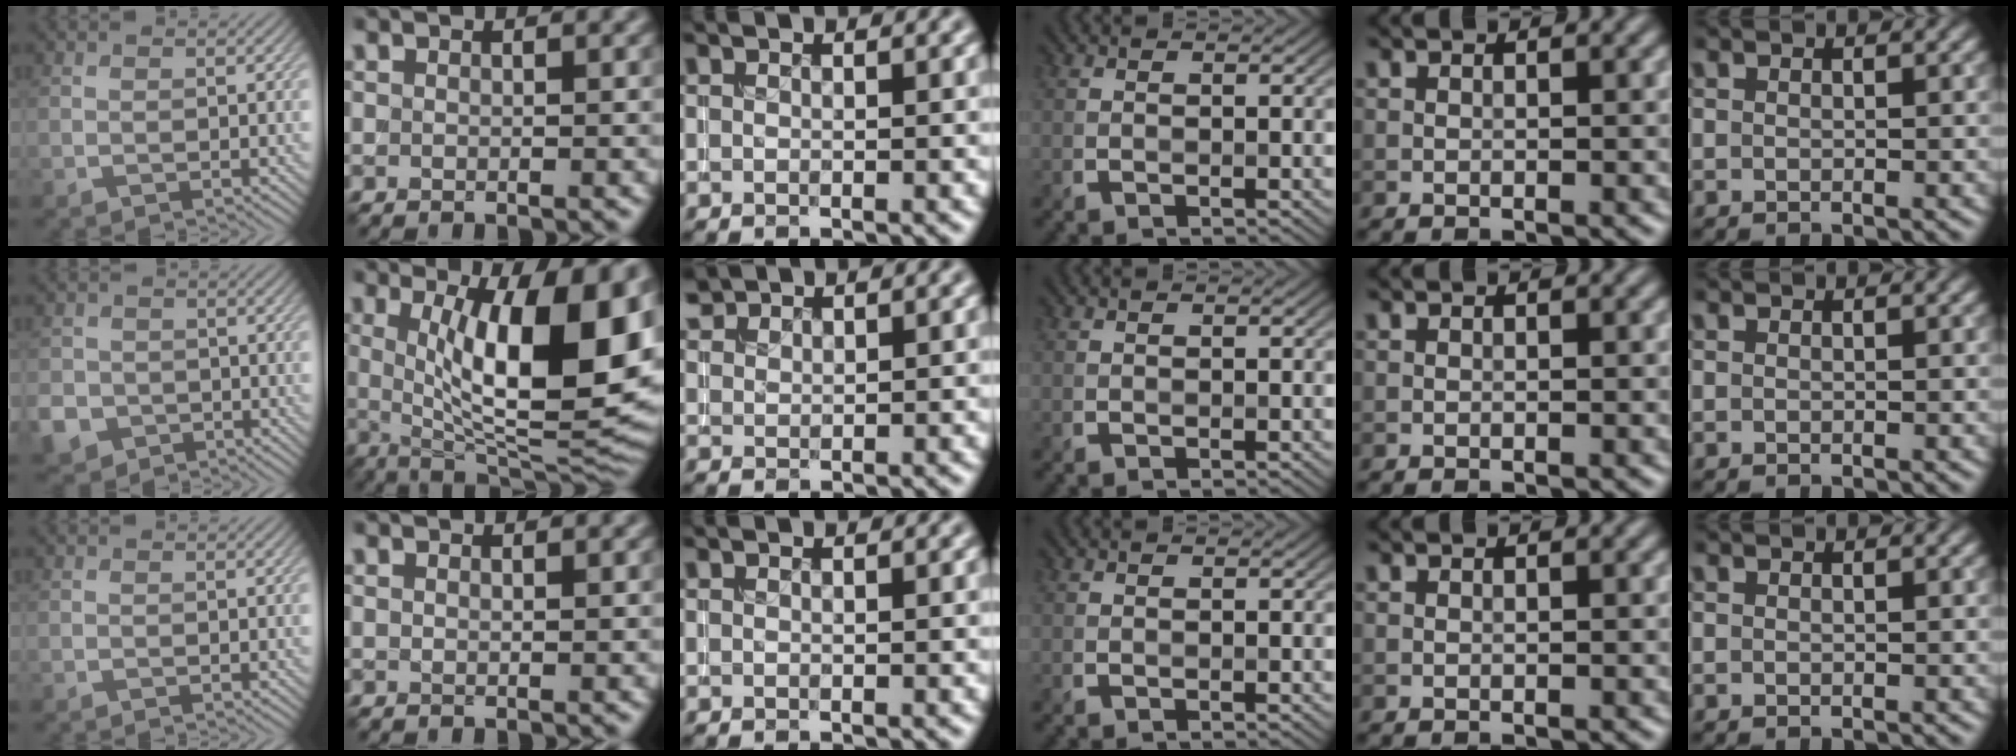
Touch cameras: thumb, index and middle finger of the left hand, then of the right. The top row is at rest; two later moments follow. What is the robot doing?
{"motion": "insert", "object": "coin"}